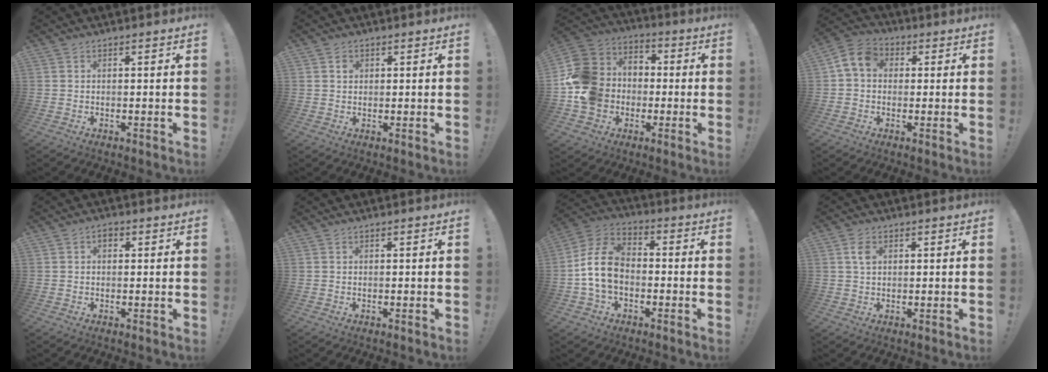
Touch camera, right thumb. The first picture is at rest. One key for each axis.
{"total": 1.5, "fx": 0.4, "fy": 1.4, "fz": 0.2, "tx": 0.010, "ty": -0.003, "tz": 0.004}
{"total": 16.7, "fx": -3.0, "fy": 14.9, "fz": 6.8, "tx": -0.115, "ty": 0.028, "tz": -0.036}
{"total": 8.1, "fx": 1.4, "fy": 6.2, "fz": 5.0, "tx": -0.102, "ty": 0.015, "tz": 0.034}
{"total": 1.7, "fx": 0.2, "fy": 1.2, "fz": 1.2, "tx": -0.023, "ty": 0.007, "tz": 0.002}
{"total": 0.0}
{"total": 13.3, "fx": -2.0, "fy": 9.5, "fz": 9.0, "tx": -0.164, "ty": 0.028, "tz": -0.034}
{"total": 3.5, "fx": 1.1, "fy": 2.2, "fz": 2.4, "tx": -0.036, "ty": 0.002, "tz": 0.017}